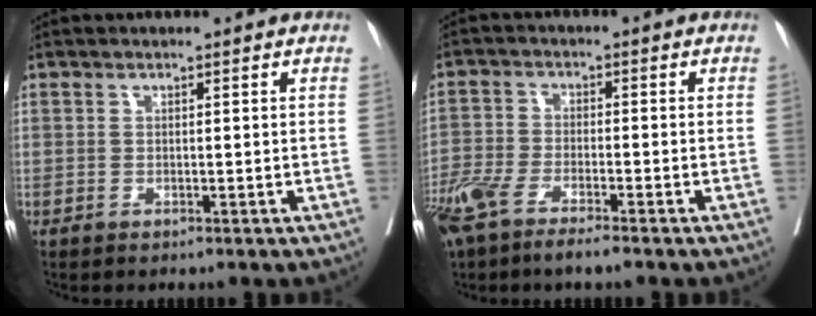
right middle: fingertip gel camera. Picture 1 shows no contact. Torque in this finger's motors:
{"motor_torque": [1.23, -0.91, 0.19, 0.13]}